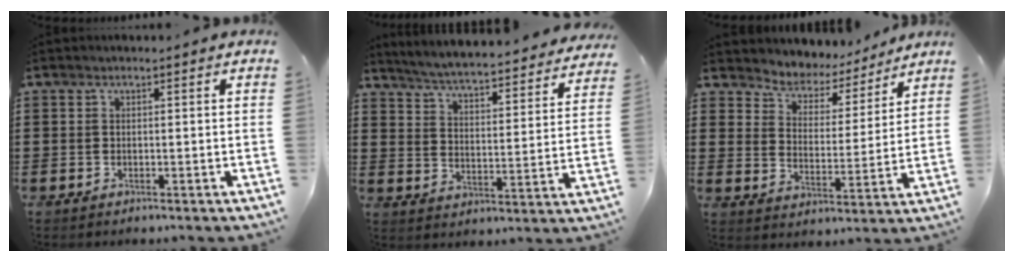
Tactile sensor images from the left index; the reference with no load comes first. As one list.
[{"total": 4.5, "force": [4.3, -0.5, 1.0], "torque": [-0.044, -0.039, 0.068]}, {"total": 4.6, "force": [4.4, 1.1, -0.6], "torque": [-0.021, -0.036, 0.073]}]